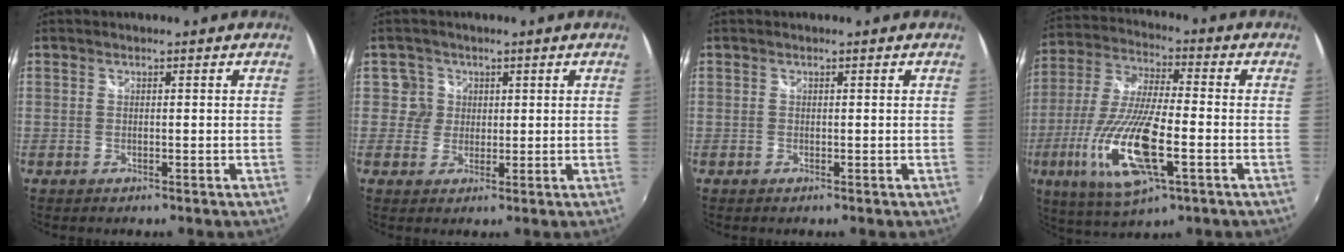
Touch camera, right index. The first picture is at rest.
{"total": 3.5, "force": [0.8, 3.4, -0.2], "torque": [0.023, 0.015, 0.009]}
{"total": 0.0}
{"total": 18.7, "force": [-6.3, 5.0, 16.9], "torque": [-0.353, -0.029, -0.120]}